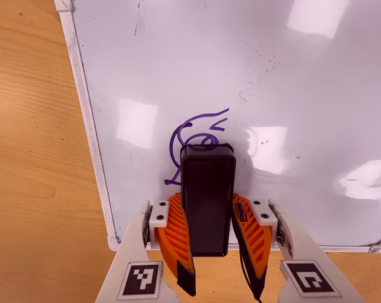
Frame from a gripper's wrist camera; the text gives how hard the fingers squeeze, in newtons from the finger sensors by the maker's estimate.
{"total": 12.4, "left": 12.0, "right": 12.8}